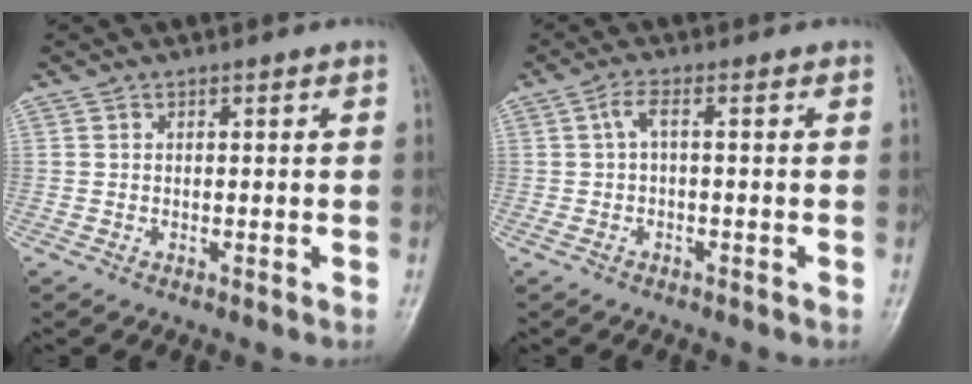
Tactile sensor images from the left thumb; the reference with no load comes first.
{"total": 2.9, "force": [0.1, 0.5, 2.8], "torque": [-0.075, 0.013, 0.002]}